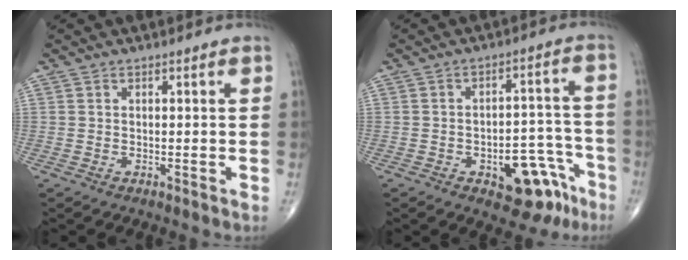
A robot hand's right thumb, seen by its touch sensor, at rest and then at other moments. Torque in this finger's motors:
{"motor_torque": [1.63, 1.30, 0.40, -0.69, 0.06]}